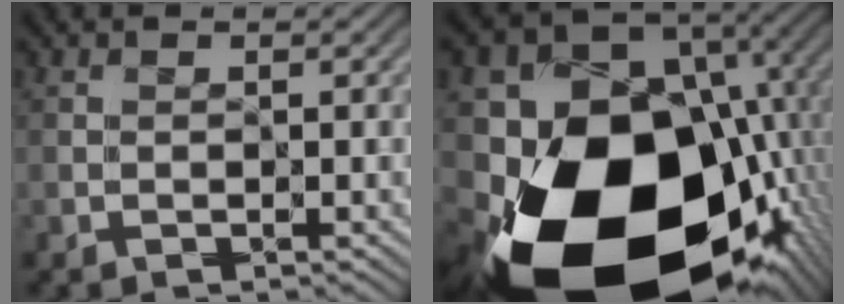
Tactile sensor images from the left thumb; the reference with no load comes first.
{"total": 21.6, "force": [-5.8, 15.7, 13.6], "torque": [-0.297, -0.075, -0.053]}